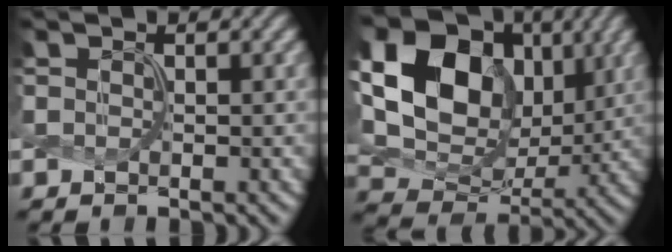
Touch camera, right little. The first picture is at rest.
{"total": 18.3, "force": [4.8, 14.1, 10.5], "torque": [-0.231, 0.038, 0.094]}